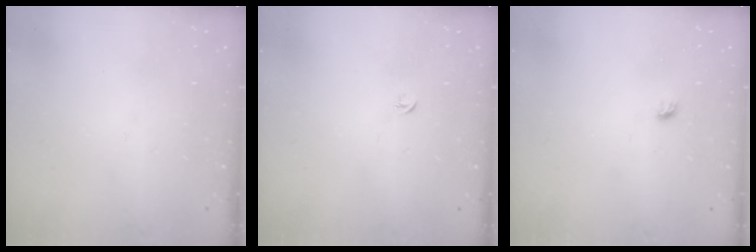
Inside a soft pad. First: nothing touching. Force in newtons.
{"total": 2.7, "press": 2.6, "slide": 0.6}
{"total": 3.6, "press": 3.5, "slide": 1.0}